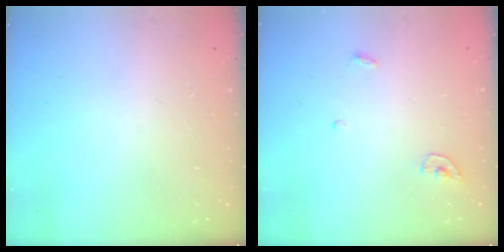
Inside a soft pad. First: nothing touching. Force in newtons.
{"total": 3.4, "press": 3.4, "slide": 0.3}